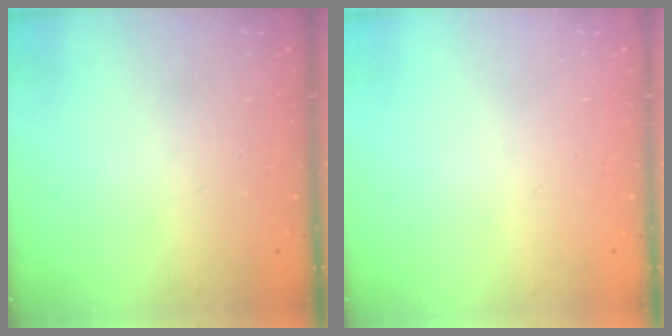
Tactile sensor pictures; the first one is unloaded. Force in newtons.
{"total": 0.0}